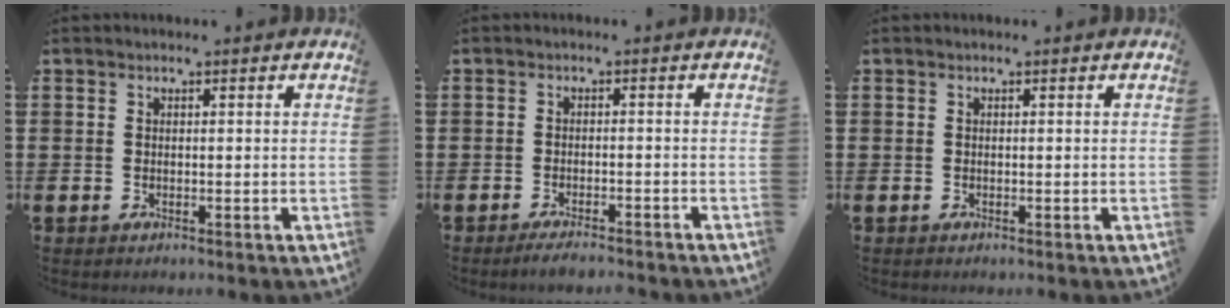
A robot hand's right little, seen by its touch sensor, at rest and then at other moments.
{"total": 1.7, "force": [-1.6, 0.0, 0.7], "torque": [-0.012, 0.002, -0.030]}
{"total": 0.0}